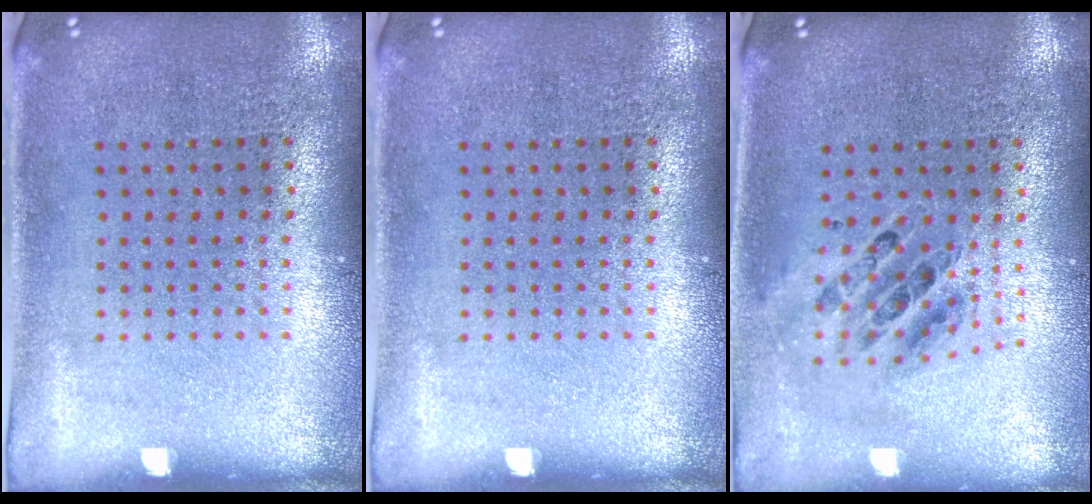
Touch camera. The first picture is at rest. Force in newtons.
{"total": 0.0}
{"total": 0.6, "press": 0.6, "slide": 0.1}